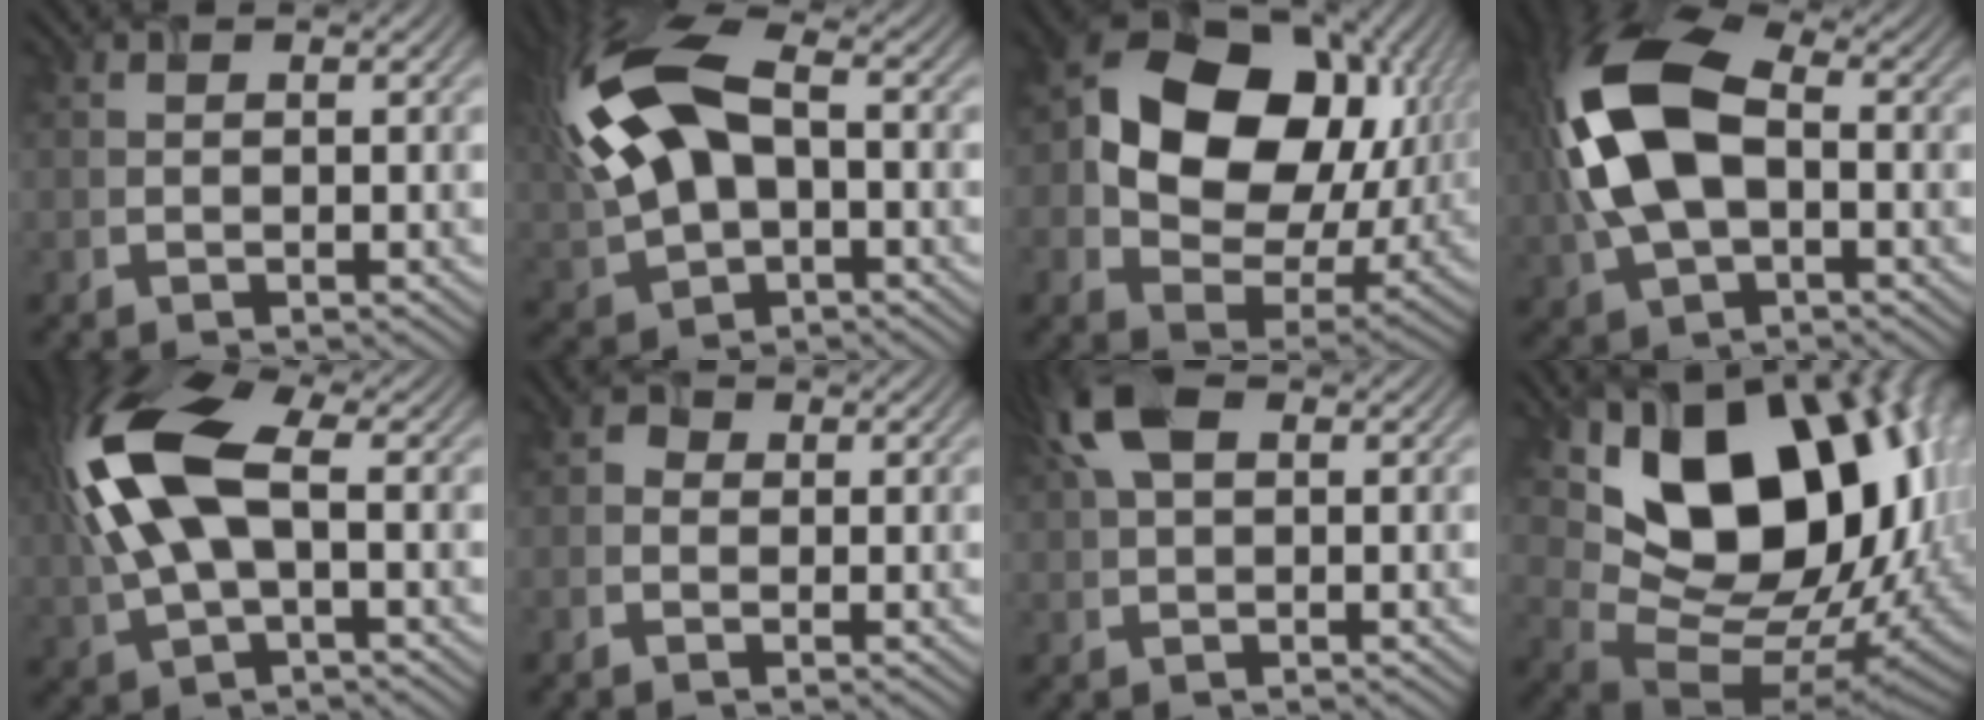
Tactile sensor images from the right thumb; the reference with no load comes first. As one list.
[{"total": 15.6, "force": [1.9, 9.0, 12.6], "torque": [-0.284, 0.006, 0.030]}, {"total": 17.5, "force": [3.4, 12.8, 11.5], "torque": [-0.209, -0.015, 0.081]}, {"total": 14.6, "force": [0.4, 8.5, 11.8], "torque": [-0.288, 0.010, 0.001]}, {"total": 14.0, "force": [1.8, 7.1, 11.9], "torque": [-0.291, 0.010, 0.028]}, {"total": 1.2, "force": [-0.5, 1.1, 0.0], "torque": [0.001, -0.003, -0.014]}, {"total": 5.9, "force": [2.2, 2.9, 4.6], "torque": [-0.108, 0.017, 0.041]}, {"total": 19.5, "force": [5.3, 13.0, 13.4], "torque": [-0.238, -0.028, 0.125]}]